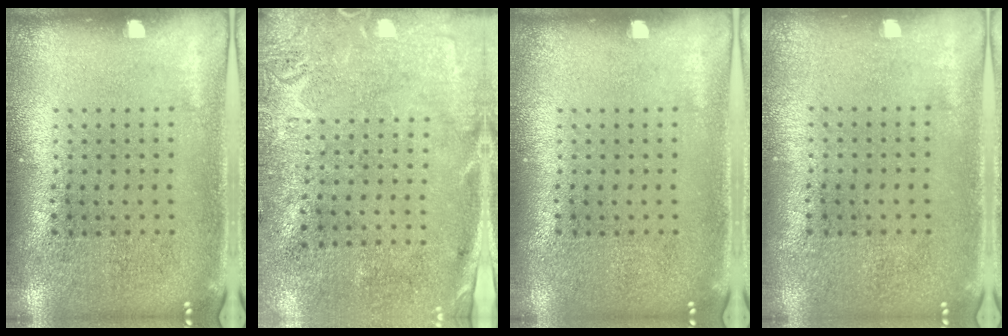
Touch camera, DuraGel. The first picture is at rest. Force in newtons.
{"total": 2.8, "press": 2.2, "slide": 1.8}
{"total": 0.0}
{"total": 0.0}